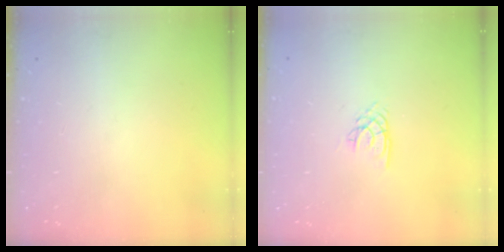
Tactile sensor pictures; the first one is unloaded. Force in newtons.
{"total": 2.0, "press": 2.0, "slide": 0.2}